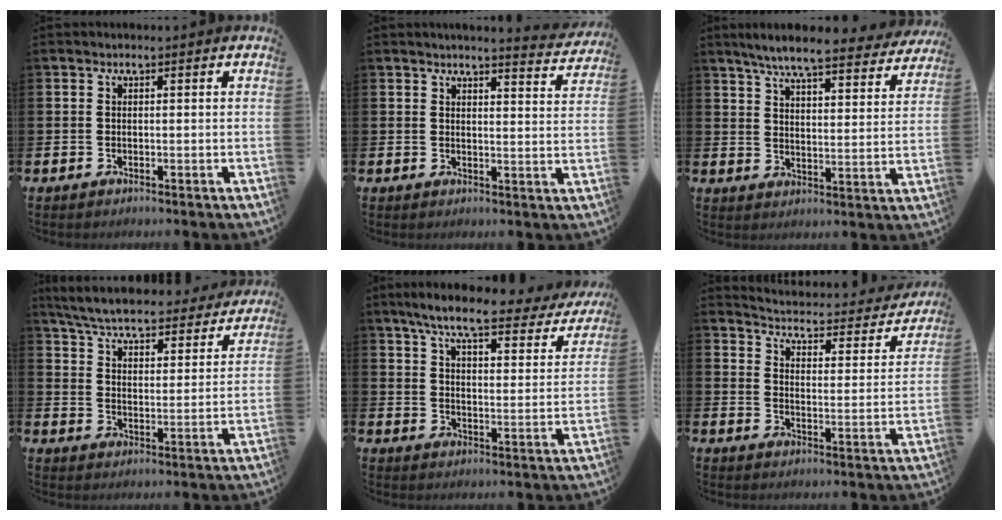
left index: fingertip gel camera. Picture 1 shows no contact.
{"total": 3.7, "force": [3.7, -0.2, 0.3], "torque": [0.002, -0.029, 0.062]}
{"total": 7.1, "force": [6.6, 0.6, 2.6], "torque": [-0.071, -0.041, 0.111]}
{"total": 6.3, "force": [5.9, 0.8, 1.9], "torque": [-0.066, -0.042, 0.099]}
{"total": 7.6, "force": [6.4, 1.1, 3.9], "torque": [-0.088, -0.038, 0.104]}
{"total": 3.6, "force": [3.5, 0.8, 0.7], "torque": [-0.032, -0.037, 0.050]}